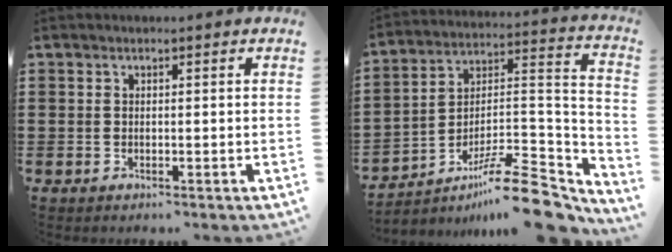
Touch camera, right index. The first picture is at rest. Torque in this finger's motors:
{"motor_torque": [0.00, 0.09, -1.05, -0.21]}